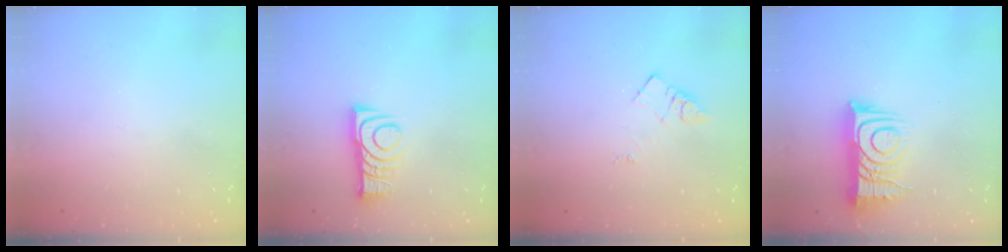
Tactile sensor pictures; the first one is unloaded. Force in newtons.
{"total": 8.7, "press": 8.7, "slide": 0.8}
{"total": 4.5, "press": 4.5, "slide": 0.5}
{"total": 12.7, "press": 12.7, "slide": 0.9}